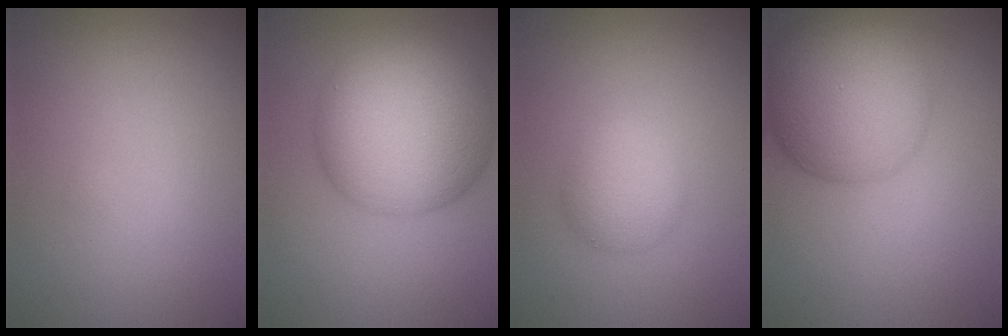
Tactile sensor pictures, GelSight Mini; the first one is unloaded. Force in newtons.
{"total": 11.2, "press": 11.2, "slide": 0.5}
{"total": 2.9, "press": 2.9, "slide": 0.1}
{"total": 8.7, "press": 8.7, "slide": 0.4}